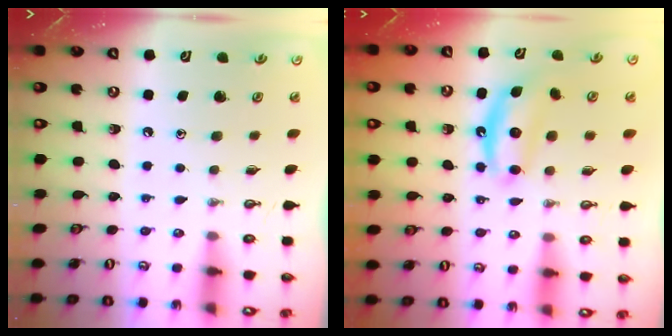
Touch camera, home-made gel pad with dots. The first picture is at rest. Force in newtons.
{"total": 6.5, "press": 6.4, "slide": 0.5}